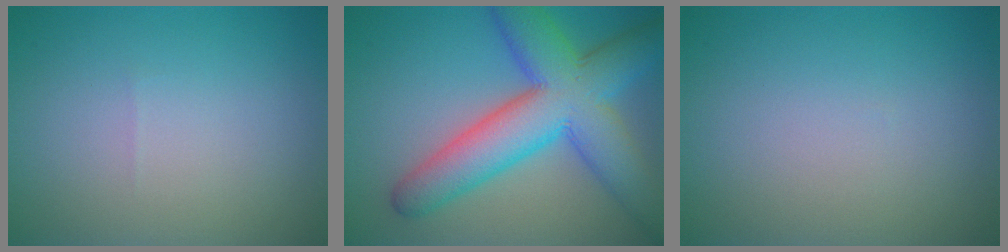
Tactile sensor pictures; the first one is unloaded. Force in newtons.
{"total": 10.5, "press": 10.5, "slide": 0.2}
{"total": 0.0}